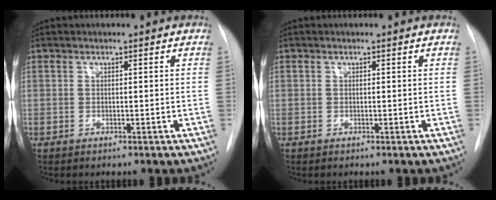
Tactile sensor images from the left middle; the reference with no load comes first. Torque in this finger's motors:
{"motor_torque": [0.08, -0.06, -0.05, -0.01]}